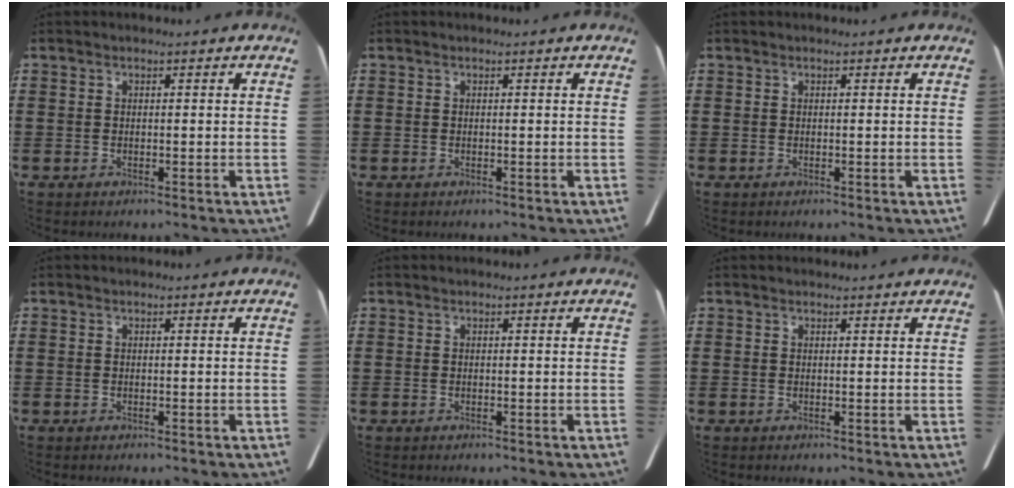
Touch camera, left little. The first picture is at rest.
{"total": 0.0}
{"total": 0.0}
{"total": 0.0}
{"total": 0.0}
{"total": 0.6, "force": [0.6, 0.1, 0.2], "torque": [0.003, -0.002, 0.009]}